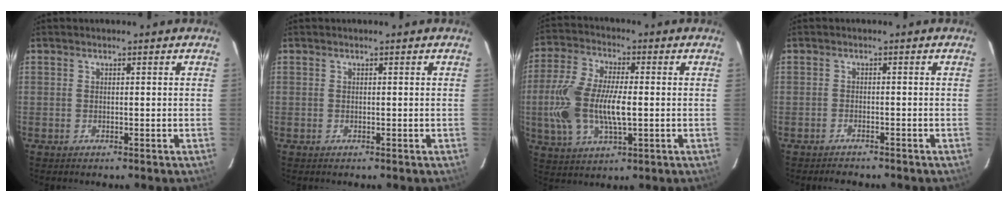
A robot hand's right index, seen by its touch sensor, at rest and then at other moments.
{"total": 0.0}
{"total": 14.5, "force": [-1.2, 6.1, 13.0], "torque": [-0.281, 0.000, -0.023]}
{"total": 3.0, "force": [-2.8, 0.8, 0.9], "torque": [-0.025, -0.005, -0.043]}